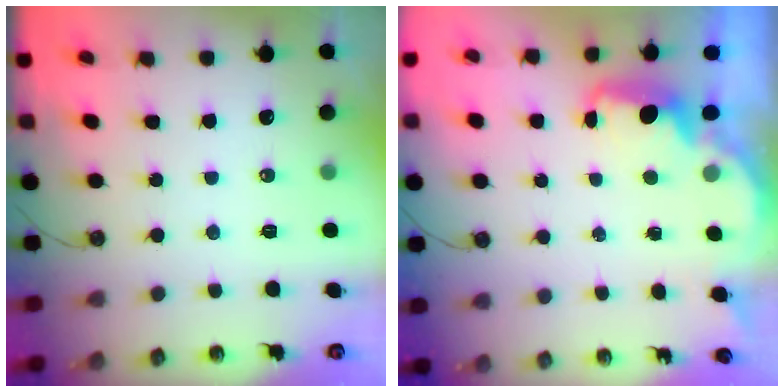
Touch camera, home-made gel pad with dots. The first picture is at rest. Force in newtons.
{"total": 2.2, "press": 2.1, "slide": 0.8}